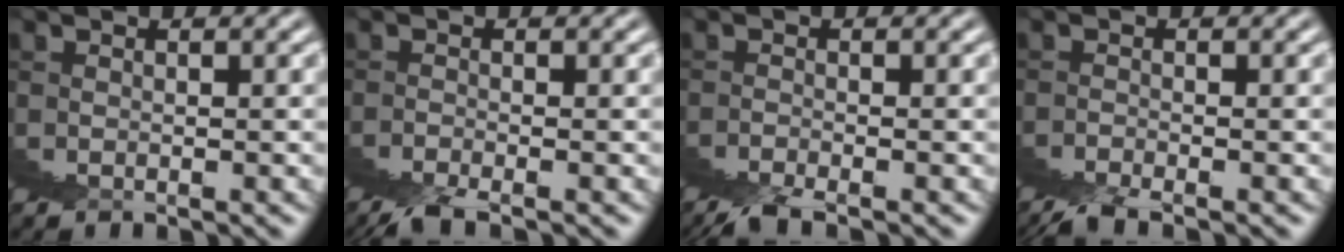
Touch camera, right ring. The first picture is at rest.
{"total": 2.0, "force": [-0.5, -1.9, 0.3], "torque": [-0.001, 0.012, -0.010]}
{"total": 2.0, "force": [-0.7, -1.9, 0.0], "torque": [0.005, 0.012, -0.014]}
{"total": 2.1, "force": [-0.6, -2.0, -0.3], "torque": [0.011, 0.012, -0.013]}